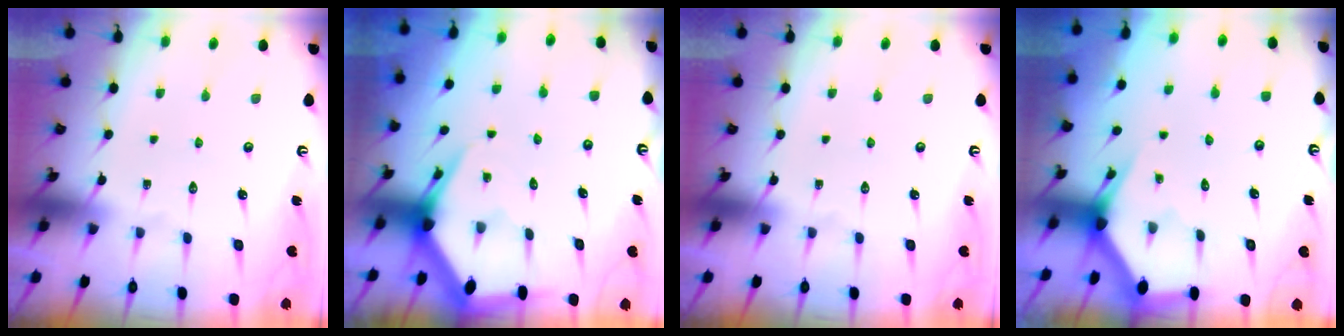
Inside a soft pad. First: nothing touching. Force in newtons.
{"total": 5.3, "press": 5.3, "slide": 0.7}
{"total": 0.0}
{"total": 2.6, "press": 2.6, "slide": 0.0}